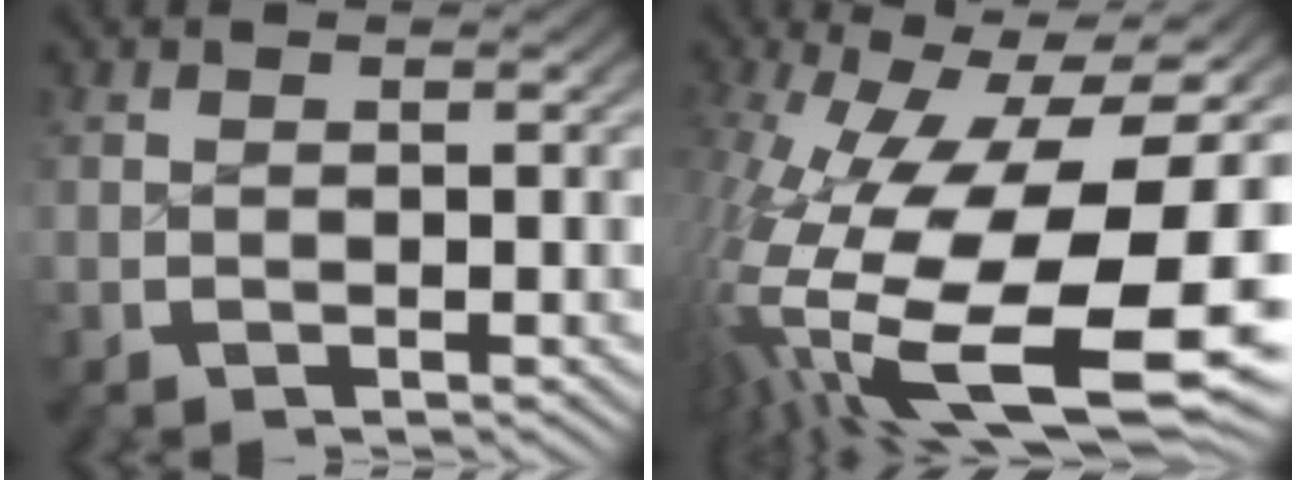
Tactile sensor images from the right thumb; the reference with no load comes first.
{"total": 21.3, "force": [-3.1, 12.6, 16.9], "torque": [-0.348, -0.097, 0.011]}